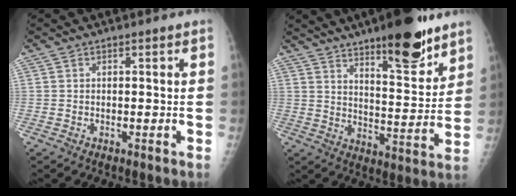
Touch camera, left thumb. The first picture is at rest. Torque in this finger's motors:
{"motor_torque": [0.38, 0.36, 0.06, -0.32, 0.14]}